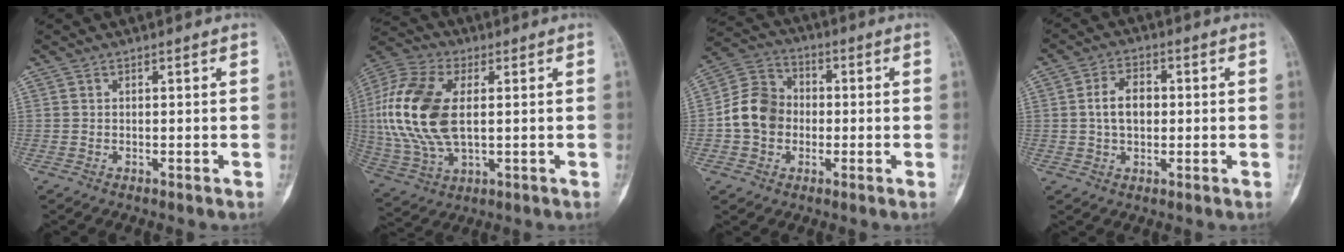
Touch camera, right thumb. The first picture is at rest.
{"total": 18.8, "force": [1.5, 10.4, 15.6], "torque": [-0.347, 0.002, 0.030]}
{"total": 10.0, "force": [-1.1, 8.4, 5.3], "torque": [-0.081, 0.029, -0.033]}
{"total": 6.1, "force": [0.1, 4.0, 4.6], "torque": [-0.074, 0.013, -0.001]}